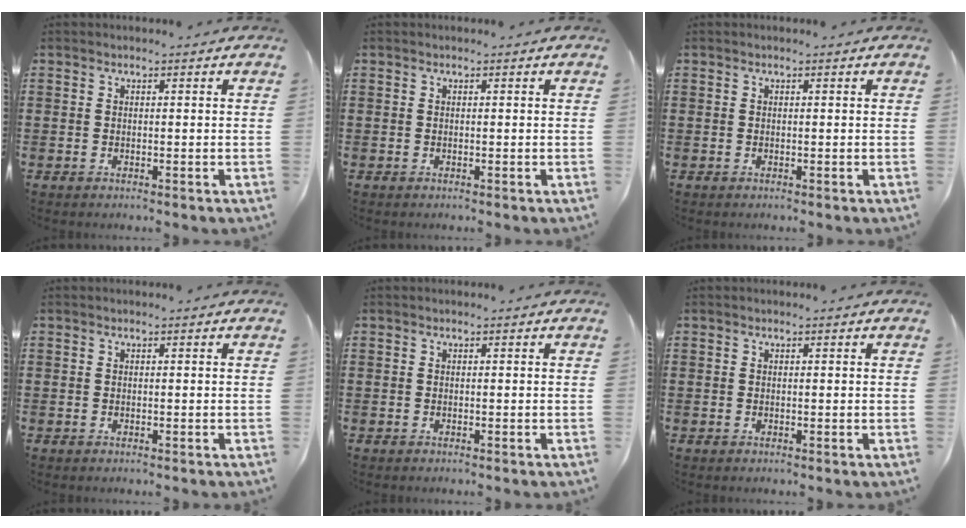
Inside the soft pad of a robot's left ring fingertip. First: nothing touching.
{"total": 0.0}
{"total": 0.0}
{"total": 0.0}
{"total": 0.0}
{"total": 0.0}